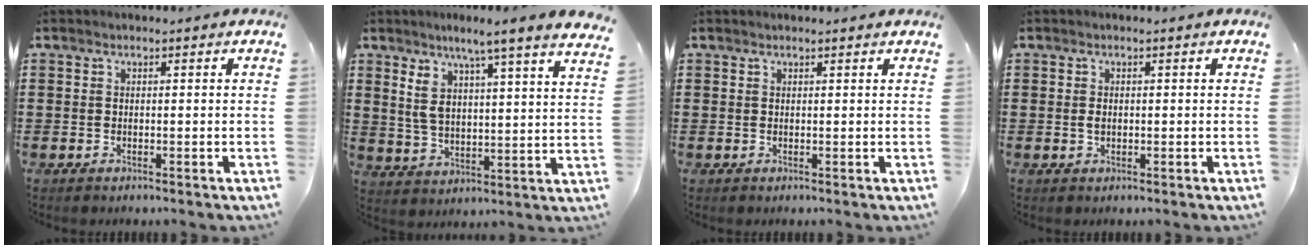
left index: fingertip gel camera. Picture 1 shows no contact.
{"total": 6.6, "force": [4.6, 0.6, 4.7], "torque": [-0.110, -0.028, 0.073]}
{"total": 0.6, "force": [0.5, 0.0, 0.3], "torque": [-0.007, -0.001, 0.010]}
{"total": 1.1, "force": [-0.1, 0.7, 0.9], "torque": [-0.020, 0.002, -0.003]}